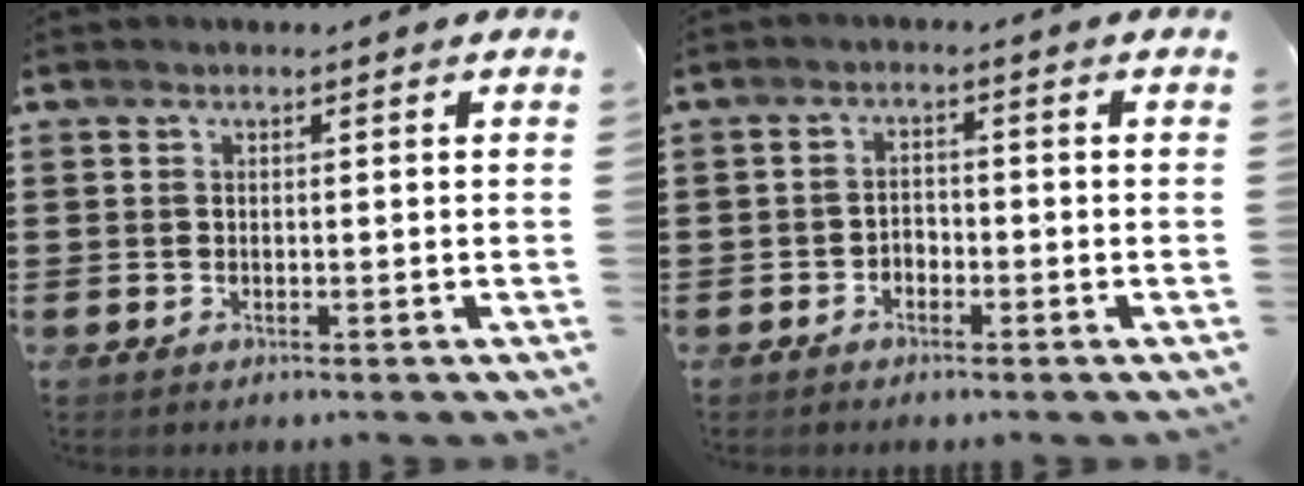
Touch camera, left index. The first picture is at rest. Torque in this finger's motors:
{"motor_torque": [-0.03, 0.00, 0.05, 0.00]}